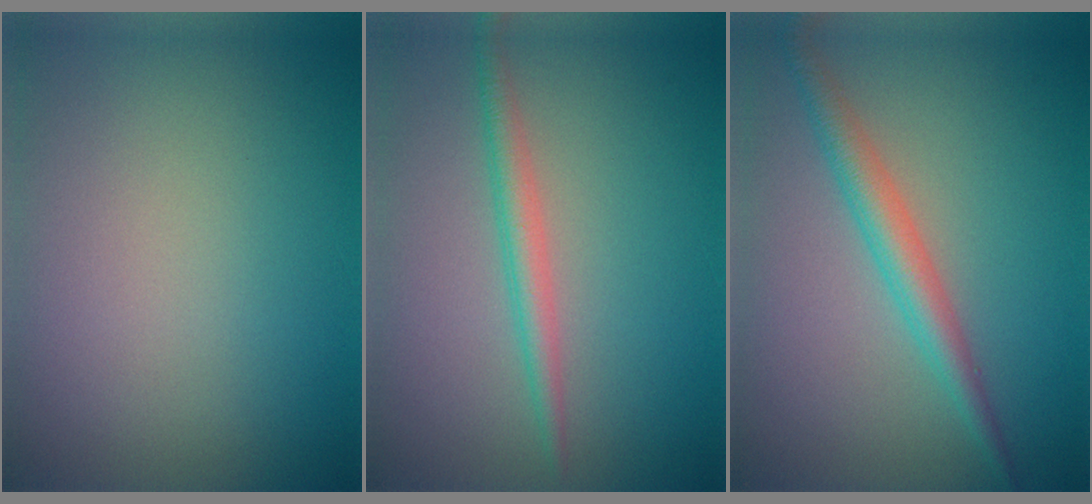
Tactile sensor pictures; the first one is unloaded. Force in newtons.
{"total": 2.1, "press": 2.1, "slide": 0.0}
{"total": 3.0, "press": 3.0, "slide": 0.0}